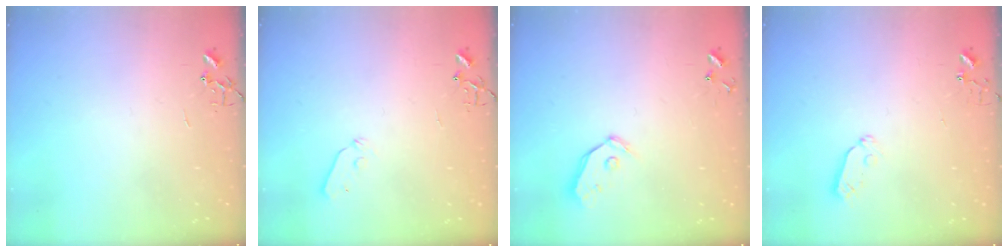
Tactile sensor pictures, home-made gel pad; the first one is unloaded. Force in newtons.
{"total": 4.0, "press": 4.0, "slide": 0.5}
{"total": 4.8, "press": 4.8, "slide": 0.5}
{"total": 3.7, "press": 3.6, "slide": 0.5}